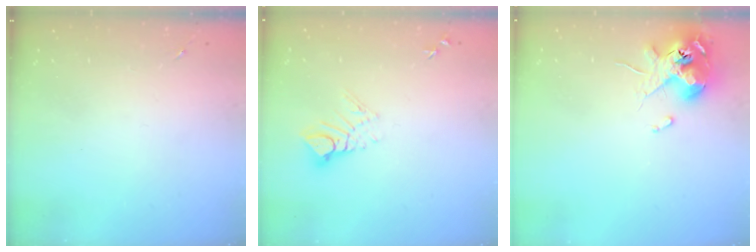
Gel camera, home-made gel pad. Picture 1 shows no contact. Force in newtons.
{"total": 7.9, "press": 7.8, "slide": 0.7}
{"total": 11.6, "press": 11.4, "slide": 2.1}